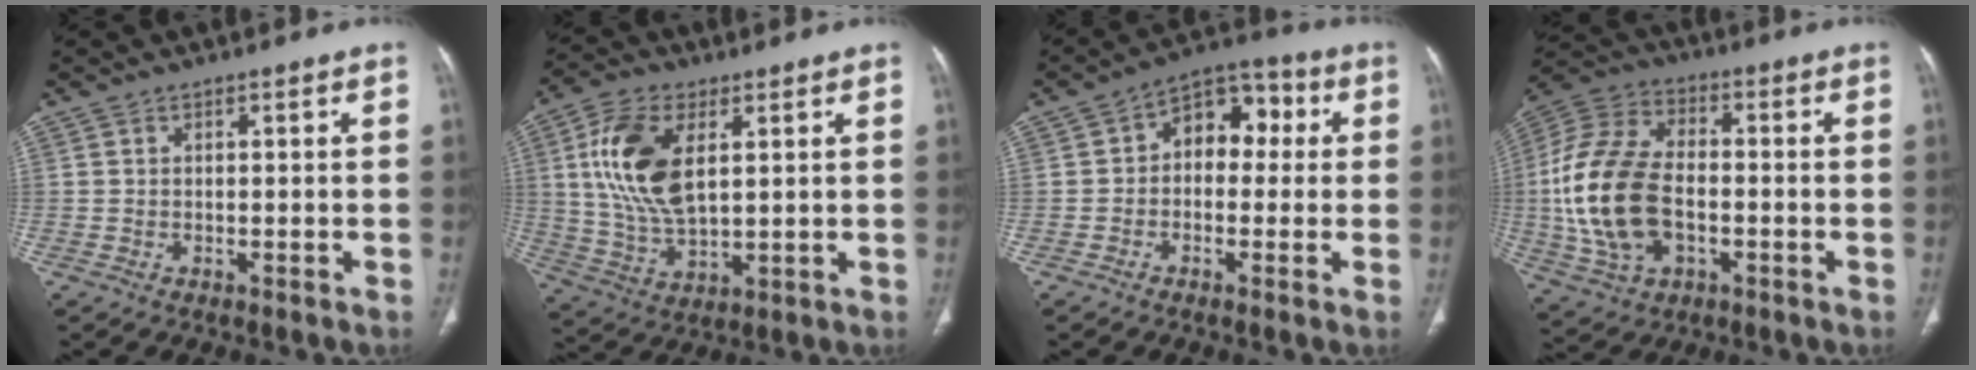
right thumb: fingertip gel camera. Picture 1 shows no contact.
{"total": 14.8, "force": [3.8, 7.8, 11.9], "torque": [-0.239, -0.011, 0.079]}
{"total": 9.6, "force": [1.0, 6.6, 6.9], "torque": [-0.055, 0.034, 0.000]}
{"total": 19.9, "force": [-2.2, 12.4, 15.4], "torque": [-0.324, 0.015, -0.037]}